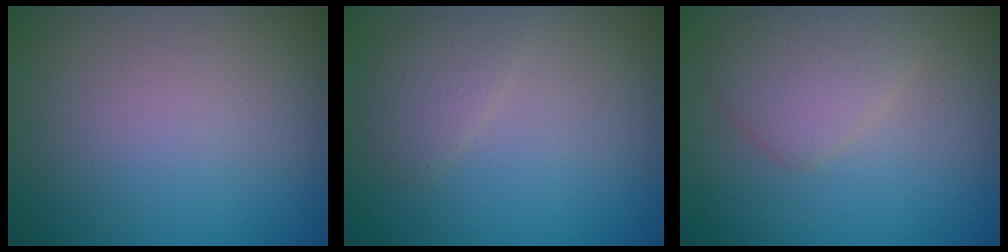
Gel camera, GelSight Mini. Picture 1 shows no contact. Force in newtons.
{"total": 1.8, "press": 1.8, "slide": 0.2}
{"total": 2.9, "press": 2.9, "slide": 0.2}